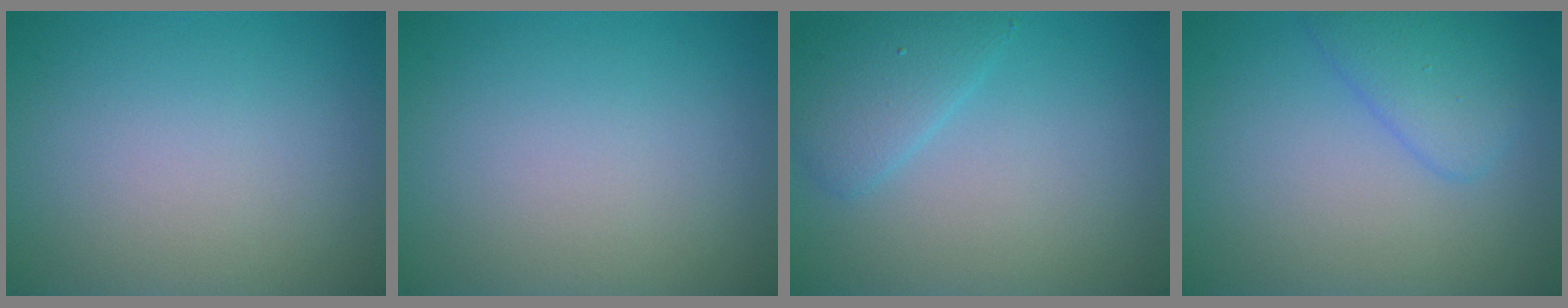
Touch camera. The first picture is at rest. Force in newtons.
{"total": 0.0}
{"total": 2.7, "press": 2.7, "slide": 0.2}
{"total": 2.9, "press": 2.9, "slide": 0.3}